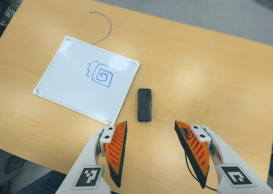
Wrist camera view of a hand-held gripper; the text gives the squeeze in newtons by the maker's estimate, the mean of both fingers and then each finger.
{"total": 0.0}